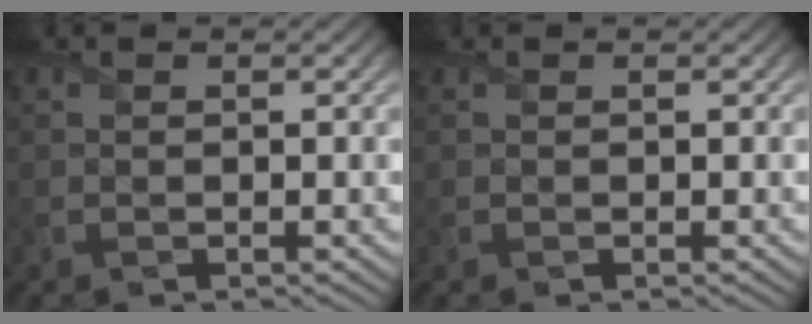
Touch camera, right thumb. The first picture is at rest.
{"total": 0.0}